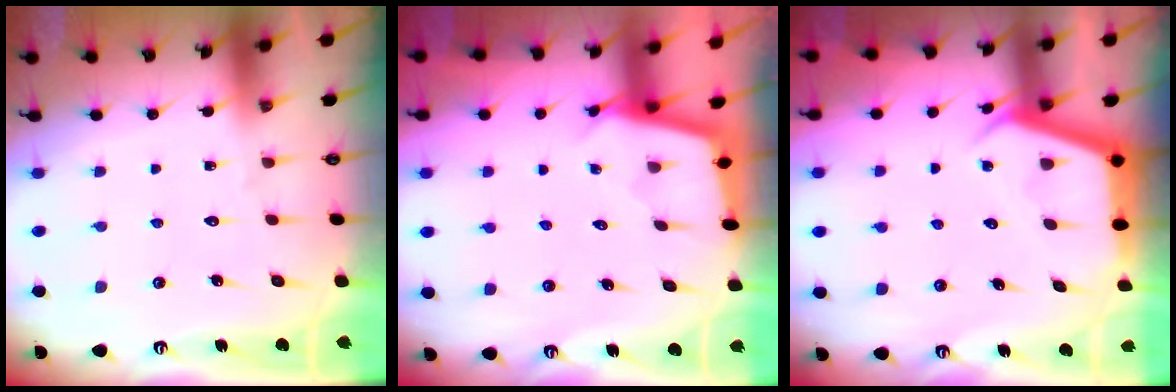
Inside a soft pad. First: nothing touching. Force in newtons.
{"total": 2.5, "press": 2.5, "slide": 0.2}
{"total": 3.9, "press": 3.8, "slide": 0.4}